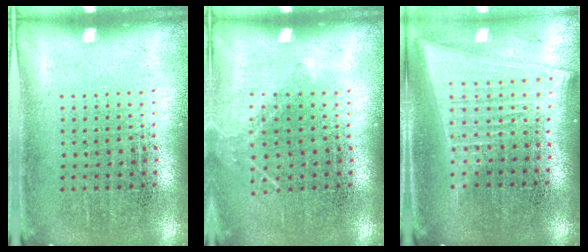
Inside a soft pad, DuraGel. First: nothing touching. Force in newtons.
{"total": 0.8, "press": 0.8, "slide": 0.2}
{"total": 2.0, "press": 1.7, "slide": 1.2}